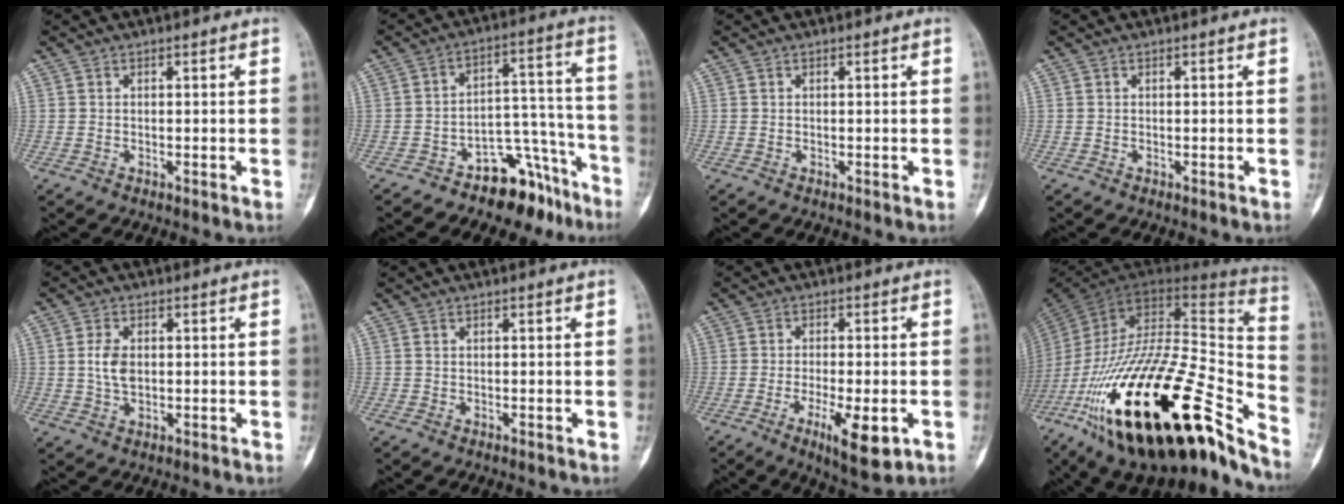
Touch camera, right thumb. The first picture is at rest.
{"total": 11.6, "force": [-8.6, 5.9, 4.9], "torque": [-0.024, 0.117, -0.133]}
{"total": 0.0}
{"total": 0.0}
{"total": 3.1, "force": [0.2, 2.0, 2.4], "torque": [-0.045, 0.001, 0.003]}
{"total": 0.0}
{"total": 9.5, "force": [-3.7, 2.9, 8.2], "torque": [-0.128, -0.010, -0.053]}
{"total": 40.2, "force": [-22.5, 14.0, 30.2], "torque": [-0.465, 0.043, -0.360]}